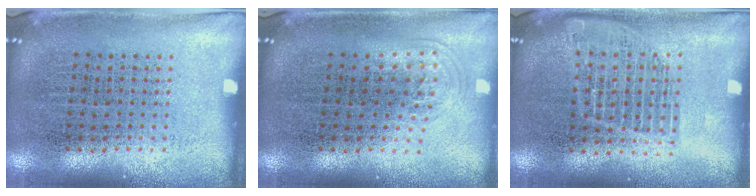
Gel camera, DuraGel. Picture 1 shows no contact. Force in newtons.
{"total": 1.0, "press": 0.7, "slide": 0.7}
{"total": 1.4, "press": 1.2, "slide": 0.6}